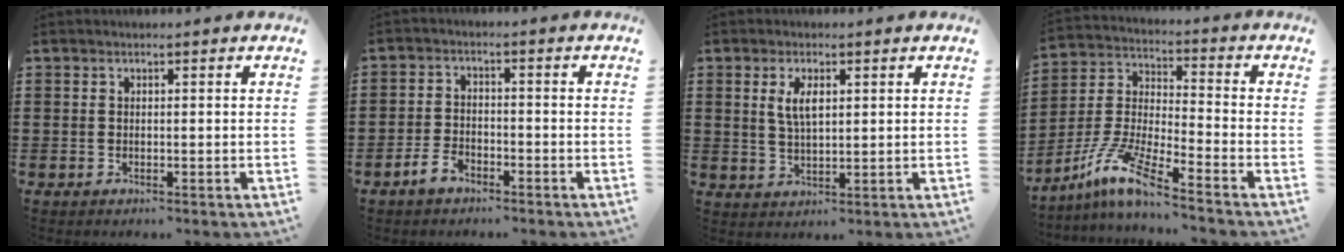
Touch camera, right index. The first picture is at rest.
{"total": 3.3, "force": [-2.4, 1.6, 1.6], "torque": [-0.036, 0.007, -0.049]}
{"total": 4.0, "force": [1.3, 1.6, 3.4], "torque": [-0.073, 0.006, 0.021]}
{"total": 9.5, "force": [-7.5, 0.2, 5.9], "torque": [-0.148, -0.013, -0.158]}